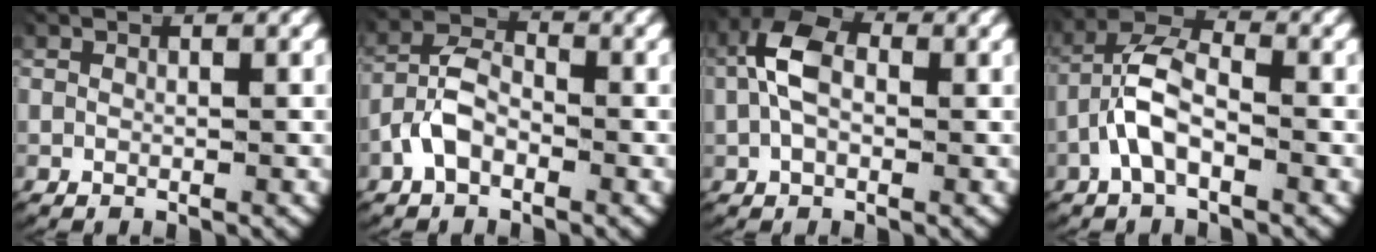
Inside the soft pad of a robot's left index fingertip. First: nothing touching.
{"total": 4.8, "force": [-1.8, 3.5, 2.7], "torque": [-0.056, -0.006, -0.033]}
{"total": 4.7, "force": [0.6, 2.8, 3.6], "torque": [-0.077, 0.008, 0.006]}
{"total": 5.2, "force": [-0.2, 3.4, 3.9], "torque": [-0.081, 0.000, -0.015]}